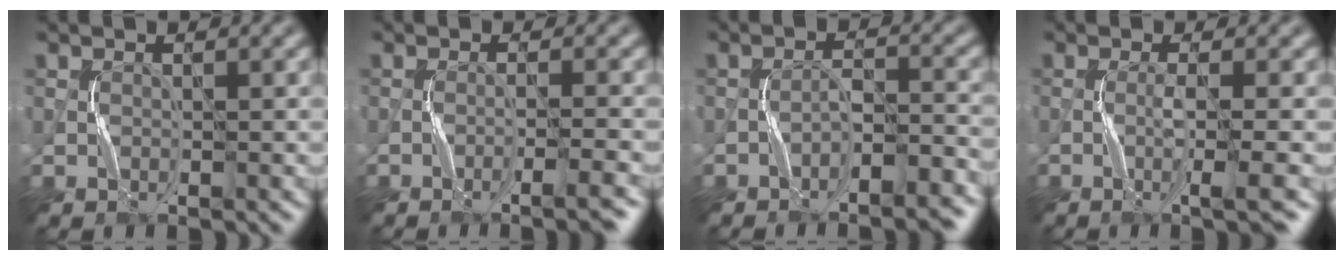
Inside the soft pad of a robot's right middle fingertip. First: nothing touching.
{"total": 3.3, "force": [-1.6, 0.4, 2.8], "torque": [-0.036, 0.013, -0.033]}
{"total": 4.4, "force": [-3.2, 0.8, 3.0], "torque": [-0.050, 0.016, -0.049]}
{"total": 3.1, "force": [-0.9, 0.2, 3.0], "torque": [-0.047, 0.001, -0.018]}